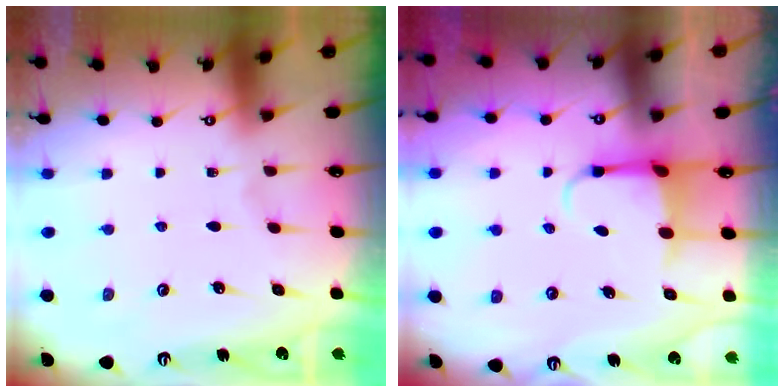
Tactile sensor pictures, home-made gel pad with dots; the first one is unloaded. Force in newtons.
{"total": 3.8, "press": 3.7, "slide": 1.2}